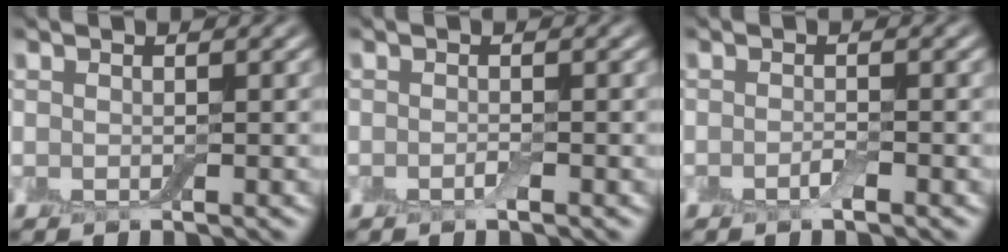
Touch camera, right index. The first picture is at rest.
{"total": 0.7, "force": [-0.4, 0.2, 0.5], "torque": [-0.011, 0.000, -0.007]}
{"total": 1.0, "force": [-0.6, 0.3, 0.7], "torque": [-0.016, -0.001, -0.011]}